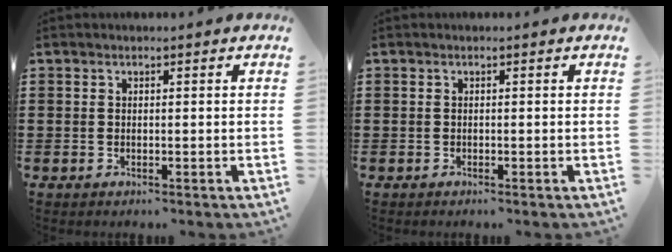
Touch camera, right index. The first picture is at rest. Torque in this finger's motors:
{"motor_torque": [-0.18, -0.25, -0.09, -0.05]}